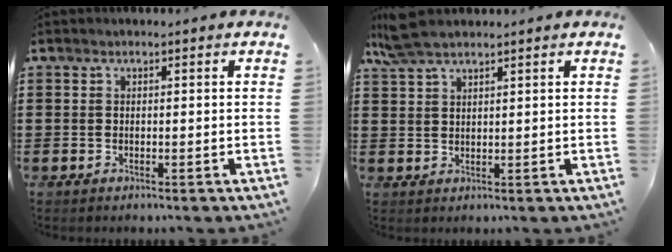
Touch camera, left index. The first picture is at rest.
{"total": 4.8, "force": [3.7, 1.2, 2.8], "torque": [-0.064, -0.001, 0.070]}